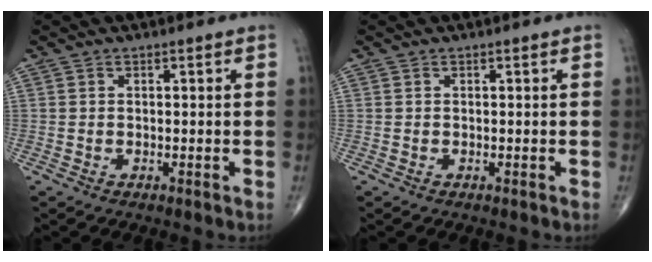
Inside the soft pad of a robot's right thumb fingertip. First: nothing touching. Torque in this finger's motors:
{"motor_torque": [0.00, 0.00, 0.00, 0.01, 0.00]}